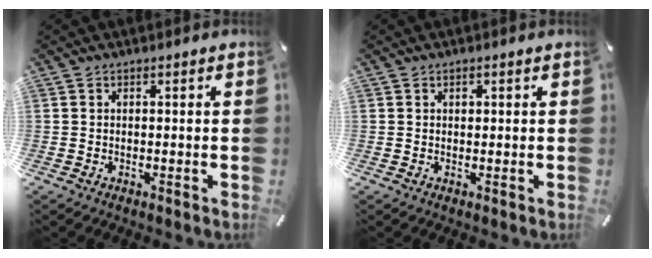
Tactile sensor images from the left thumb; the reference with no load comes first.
{"total": 0.6, "force": [0.3, 0.5, 0.4], "torque": [0.000, -0.004, 0.003]}